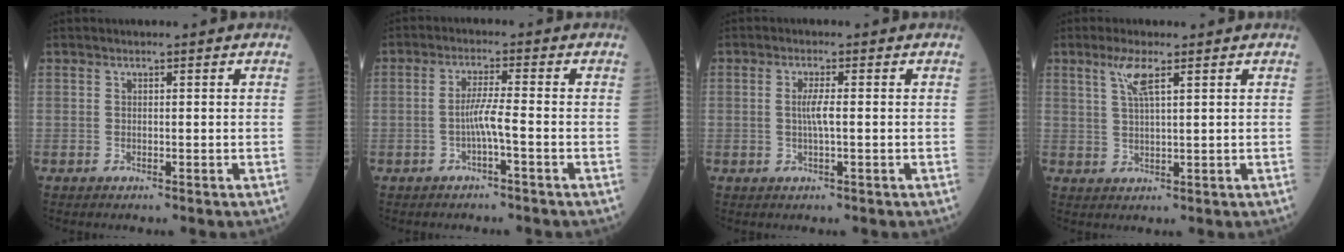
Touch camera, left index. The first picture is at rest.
{"total": 3.4, "force": [-1.2, -0.4, 3.1], "torque": [-0.061, 0.005, -0.025]}
{"total": 2.4, "force": [0.0, 0.0, 2.4], "torque": [-0.049, -0.001, -0.001]}
{"total": 3.8, "force": [2.0, 0.2, 3.2], "torque": [-0.071, -0.001, 0.041]}